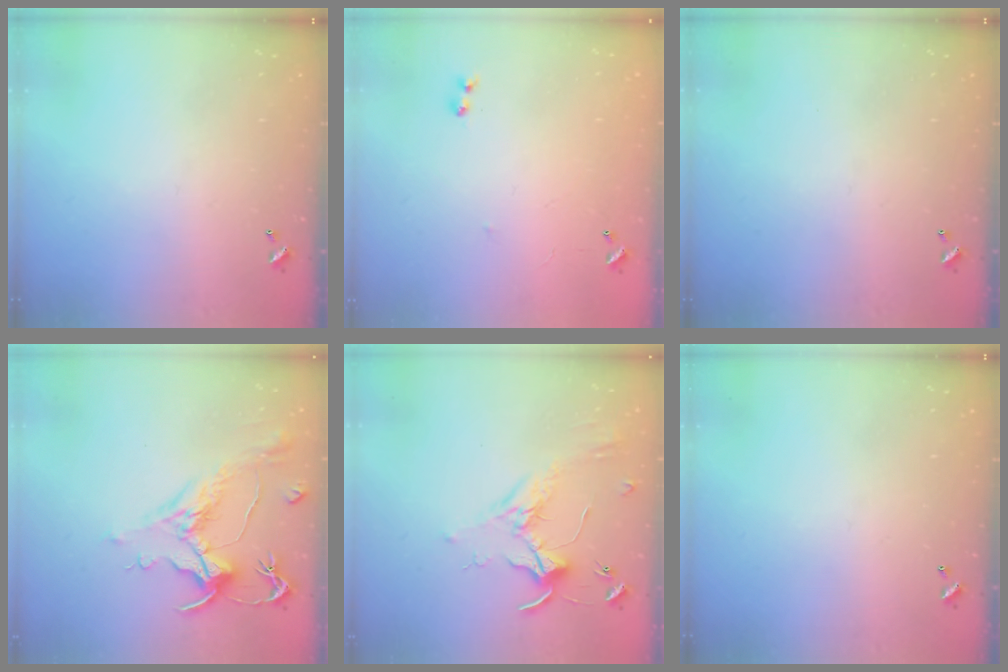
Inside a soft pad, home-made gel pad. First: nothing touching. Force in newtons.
{"total": 6.4, "press": 6.4, "slide": 0.8}
{"total": 0.0}
{"total": 1.6, "press": 0.7, "slide": 1.4}
{"total": 1.7, "press": 1.6, "slide": 0.4}
{"total": 0.0}